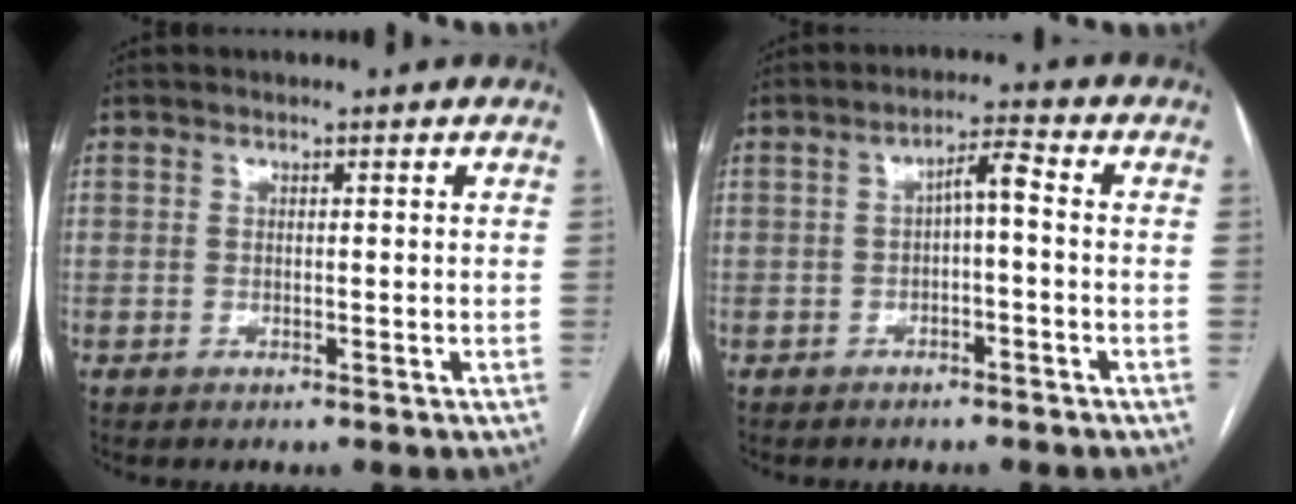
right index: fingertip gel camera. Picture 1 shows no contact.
{"total": 3.5, "force": [-0.5, 0.6, 3.4], "torque": [-0.056, 0.017, -0.006]}